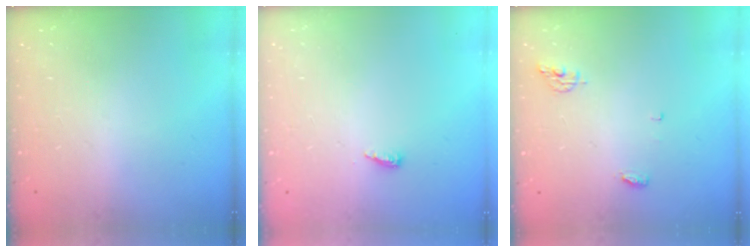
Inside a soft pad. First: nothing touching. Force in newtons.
{"total": 4.2, "press": 4.1, "slide": 0.4}
{"total": 4.7, "press": 4.7, "slide": 0.4}